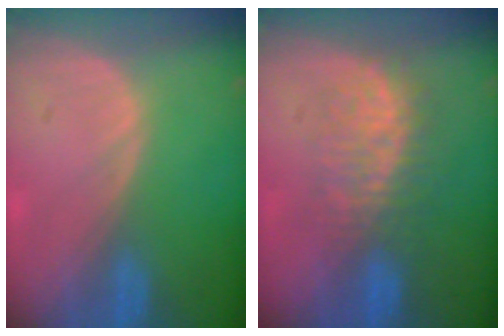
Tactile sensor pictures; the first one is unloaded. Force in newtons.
{"total": 7.5, "press": 7.3, "slide": 1.7}